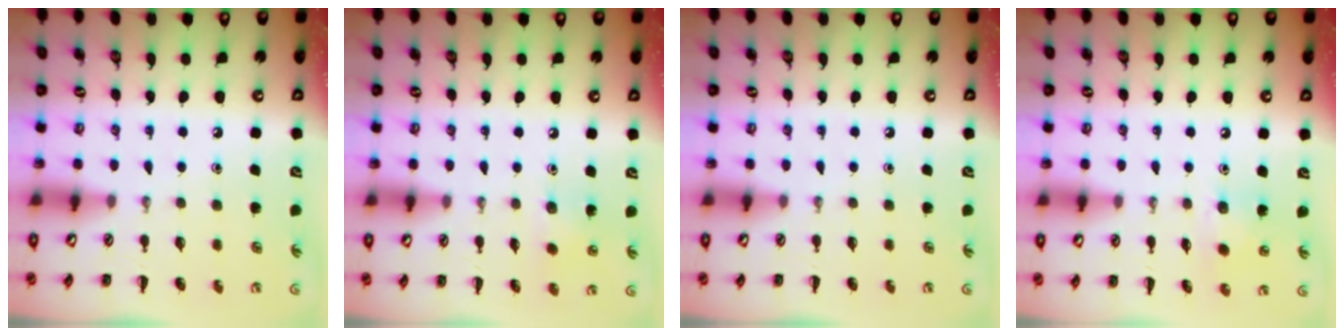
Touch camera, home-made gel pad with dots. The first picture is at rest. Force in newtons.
{"total": 5.9, "press": 5.7, "slide": 1.6}
{"total": 0.0}
{"total": 6.3, "press": 6.2, "slide": 1.0}